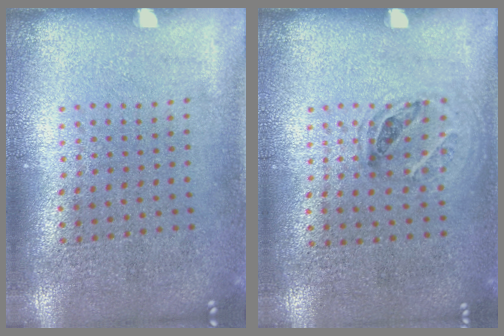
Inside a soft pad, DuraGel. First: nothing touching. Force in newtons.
{"total": 1.1, "press": 0.8, "slide": 0.7}